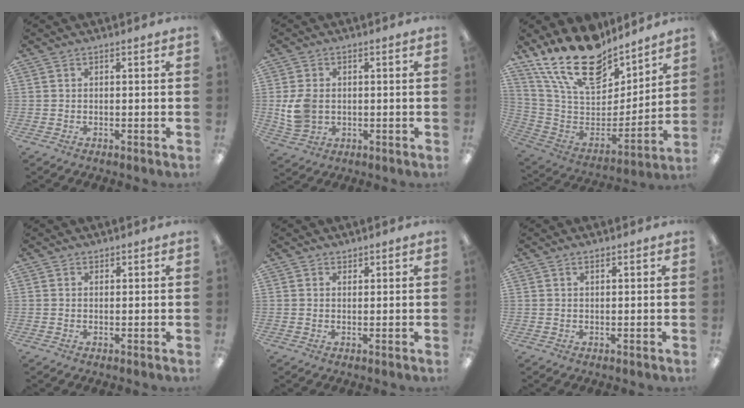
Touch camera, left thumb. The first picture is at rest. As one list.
[{"total": 7.4, "force": [0.0, 5.6, 4.8], "torque": [-0.105, 0.004, 0.001]}, {"total": 23.2, "force": [16.9, 11.0, 11.4], "torque": [-0.211, -0.111, 0.305]}, {"total": 0.9, "force": [0.8, 0.4, 0.0], "torque": [0.001, 0.000, 0.015]}, {"total": 1.3, "force": [1.1, 0.6, -0.1], "torque": [0.002, -0.001, 0.023]}, {"total": 1.0, "force": [0.8, 0.4, 0.5], "torque": [-0.012, 0.001, 0.015]}]